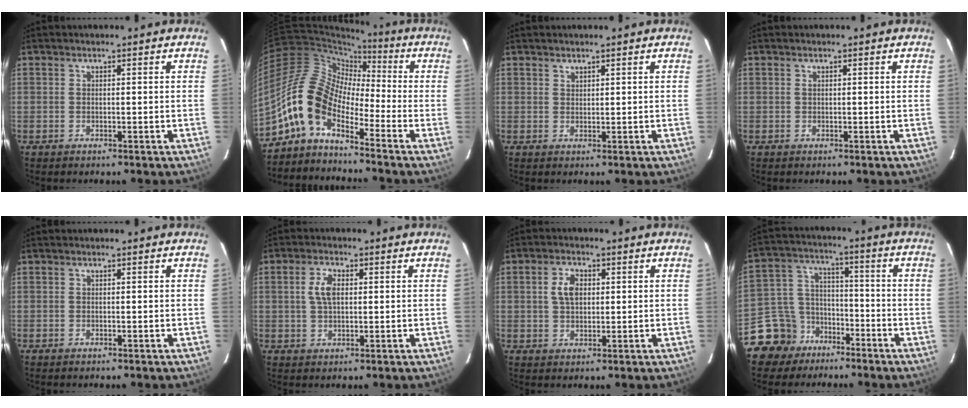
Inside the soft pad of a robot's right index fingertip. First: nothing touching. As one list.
[{"total": 11.4, "force": [-5.8, 5.5, 8.1], "torque": [-0.147, 0.014, -0.134]}, {"total": 0.9, "force": [0.9, 0.3, 0.0], "torque": [-0.001, 0.001, 0.018]}, {"total": 0.0}, {"total": 0.0}, {"total": 4.5, "force": [0.8, 2.5, 3.7], "torque": [-0.072, 0.007, 0.019]}, {"total": 4.6, "force": [1.0, 3.0, 3.4], "torque": [-0.062, 0.009, 0.022]}, {"total": 10.6, "force": [-7.2, 7.7, 0.8], "torque": [-0.039, 0.053, -0.127]}]